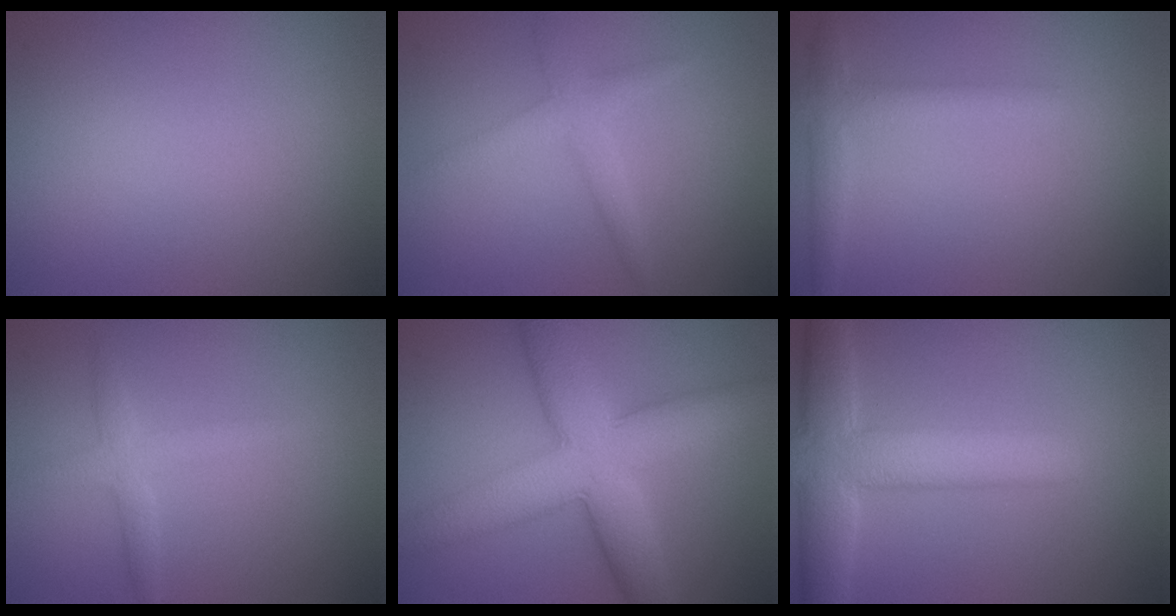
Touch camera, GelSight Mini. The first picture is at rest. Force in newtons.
{"total": 2.1, "press": 2.1, "slide": 0.3}
{"total": 2.4, "press": 2.4, "slide": 0.0}
{"total": 2.1, "press": 2.1, "slide": 0.1}
{"total": 8.5, "press": 8.5, "slide": 0.3}
{"total": 7.0, "press": 7.0, "slide": 0.4}